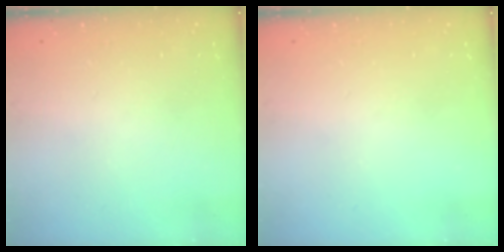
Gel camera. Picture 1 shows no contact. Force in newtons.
{"total": 0.0}